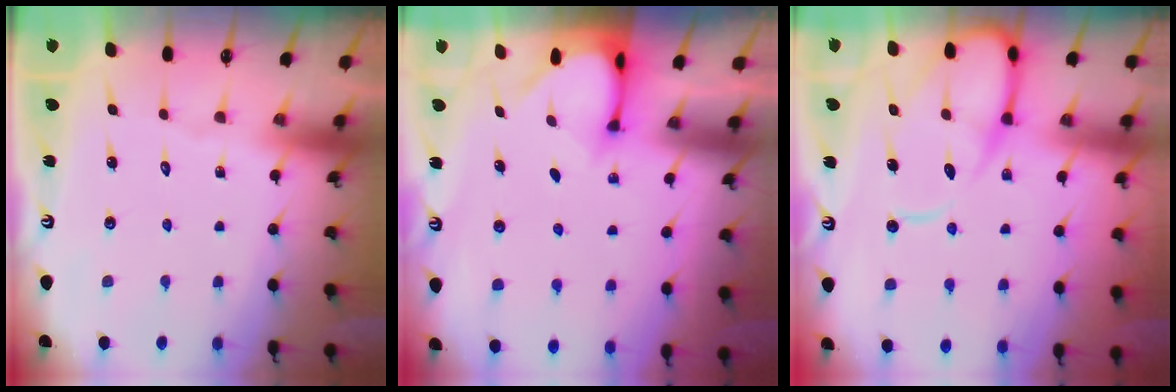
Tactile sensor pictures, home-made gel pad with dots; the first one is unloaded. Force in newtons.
{"total": 2.9, "press": 2.9, "slide": 0.2}
{"total": 10.5, "press": 10.5, "slide": 1.1}